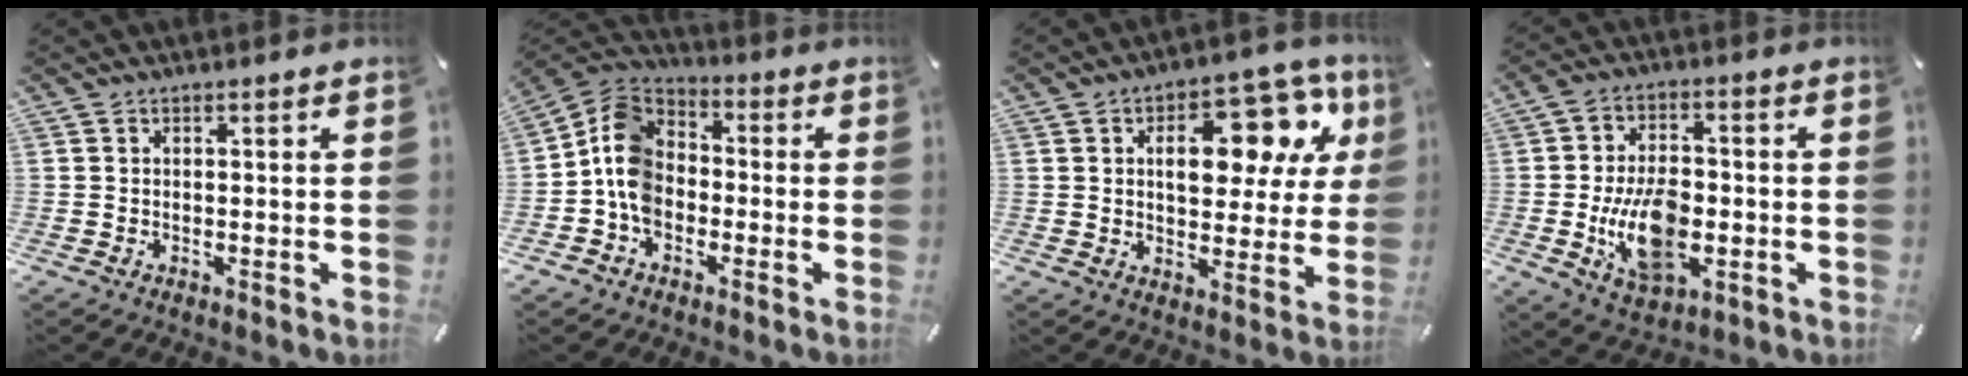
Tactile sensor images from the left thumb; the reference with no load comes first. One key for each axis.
{"total": 9.6, "fx": -2.9, "fy": 7.6, "fz": 5.0, "tx": -0.124, "ty": 0.023, "tz": -0.059}
{"total": 17.2, "fx": 6.7, "fy": 9.9, "fz": 12.3, "tx": -0.157, "ty": -0.037, "tz": 0.110}
{"total": 14.1, "fx": -2.9, "fy": 8.4, "fz": 11.0, "tx": -0.209, "ty": 0.000, "tz": -0.047}